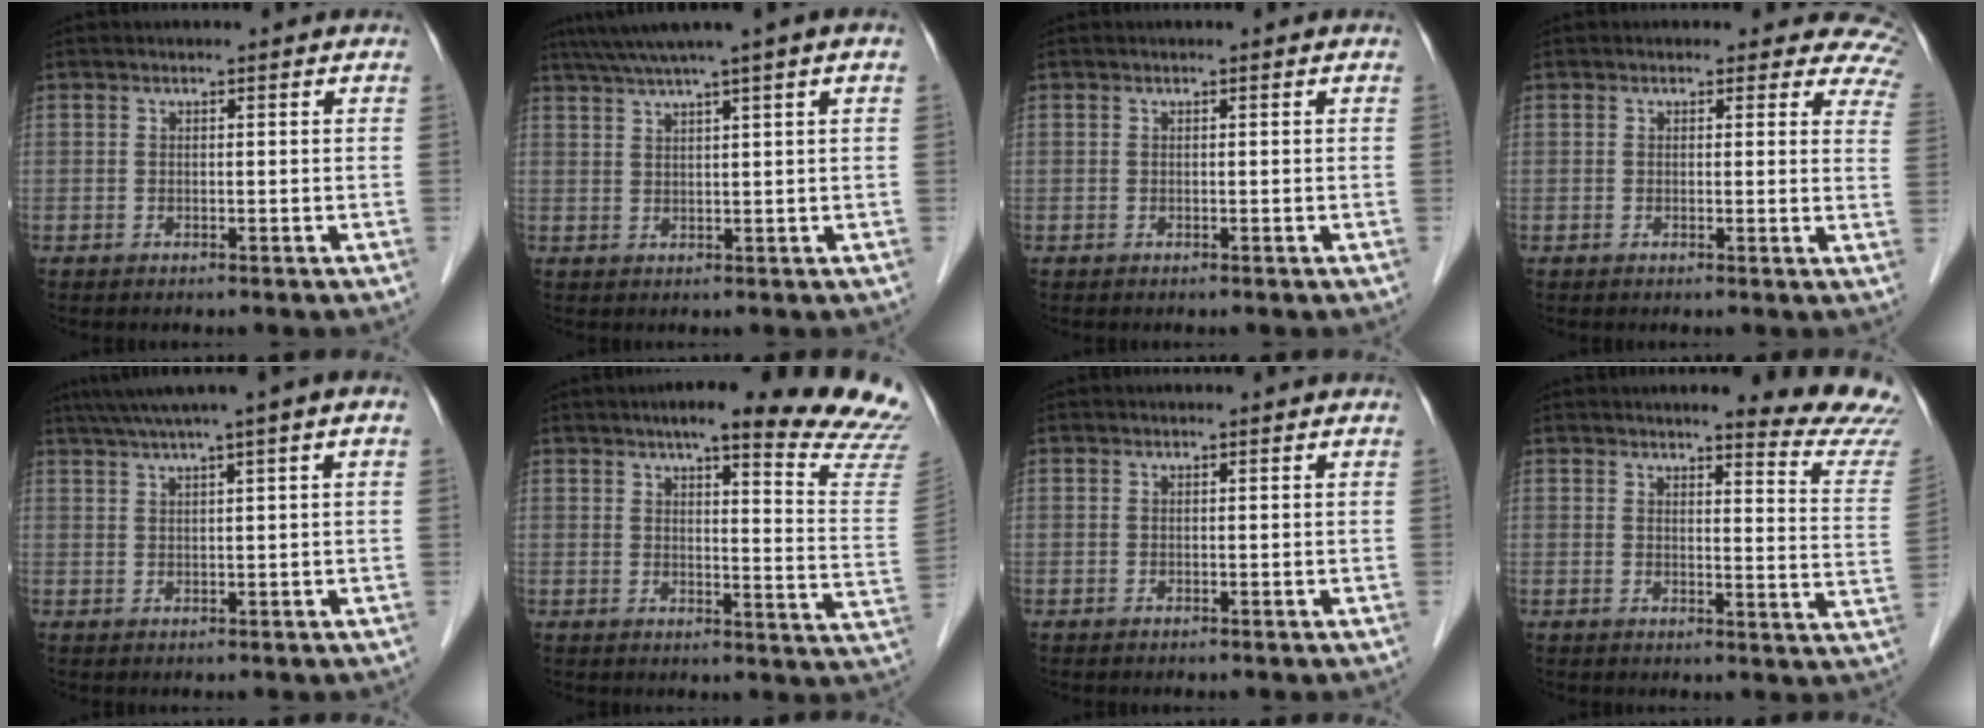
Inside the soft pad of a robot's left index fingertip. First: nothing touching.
{"total": 6.9, "force": [4.8, -1.2, 4.9], "torque": [-0.080, 0.031, 0.079]}
{"total": 0.0}
{"total": 8.0, "force": [6.8, 3.9, 1.4], "torque": [0.034, -0.014, 0.030]}
{"total": 6.7, "force": [3.9, -0.5, 5.4], "torque": [-0.088, 0.033, 0.064]}
{"total": 20.0, "force": [17.7, 1.3, 9.2], "torque": [-0.101, -0.066, 0.189]}
{"total": 0.0}
{"total": 12.3, "force": [11.8, -0.3, 3.5], "torque": [-0.024, -0.087, 0.109]}